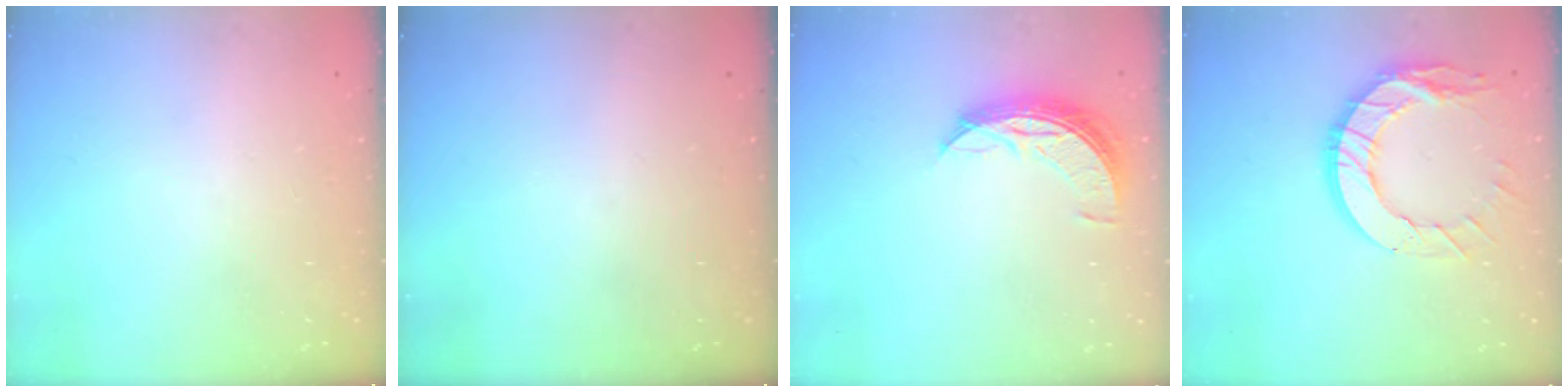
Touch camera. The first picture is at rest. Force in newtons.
{"total": 0.0}
{"total": 8.2, "press": 8.1, "slide": 0.3}
{"total": 14.5, "press": 14.4, "slide": 1.2}